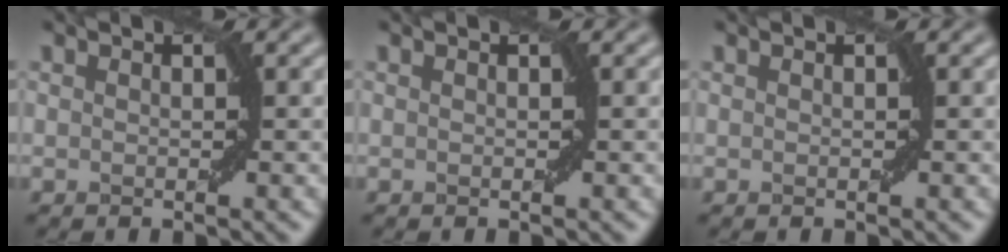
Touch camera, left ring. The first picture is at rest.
{"total": 0.0}
{"total": 0.0}